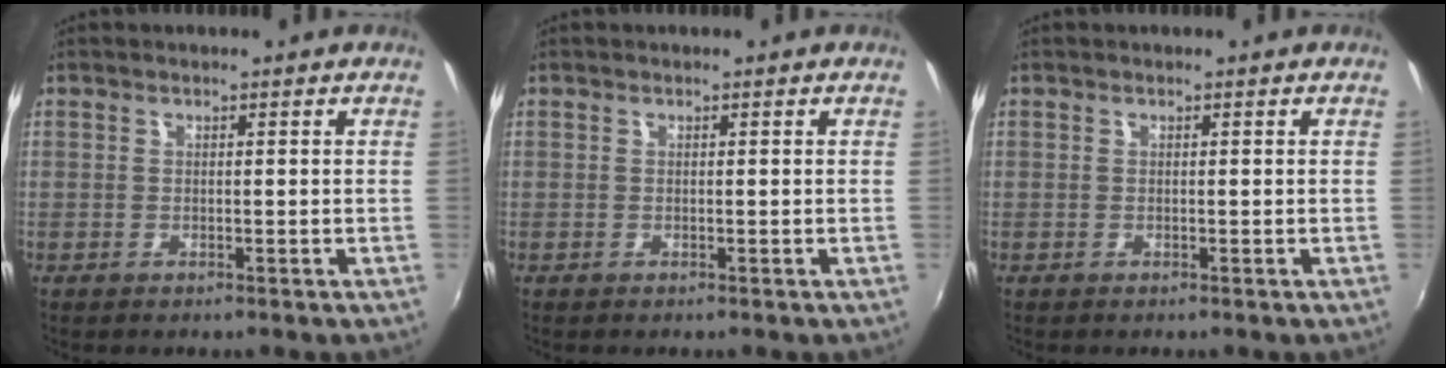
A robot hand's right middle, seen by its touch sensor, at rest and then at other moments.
{"total": 0.0}
{"total": 0.0}